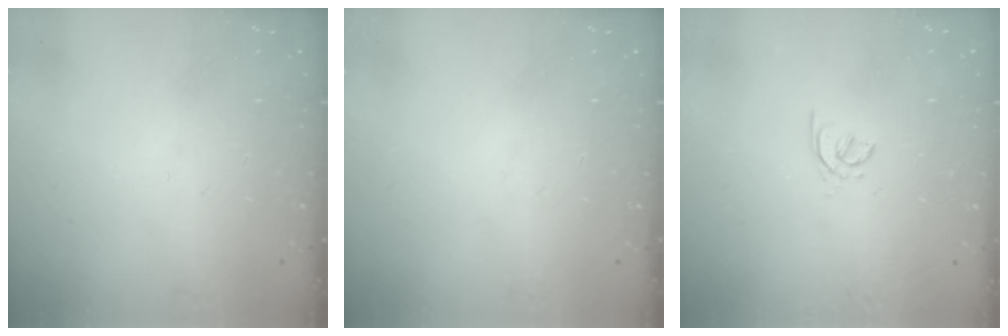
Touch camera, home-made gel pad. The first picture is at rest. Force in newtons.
{"total": 0.0}
{"total": 2.0, "press": 1.9, "slide": 0.5}